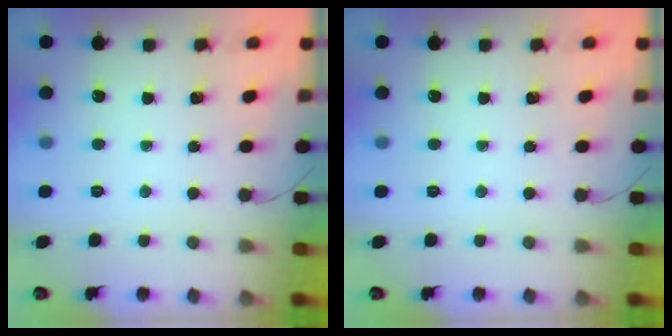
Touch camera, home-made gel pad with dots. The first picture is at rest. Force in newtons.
{"total": 0.0}